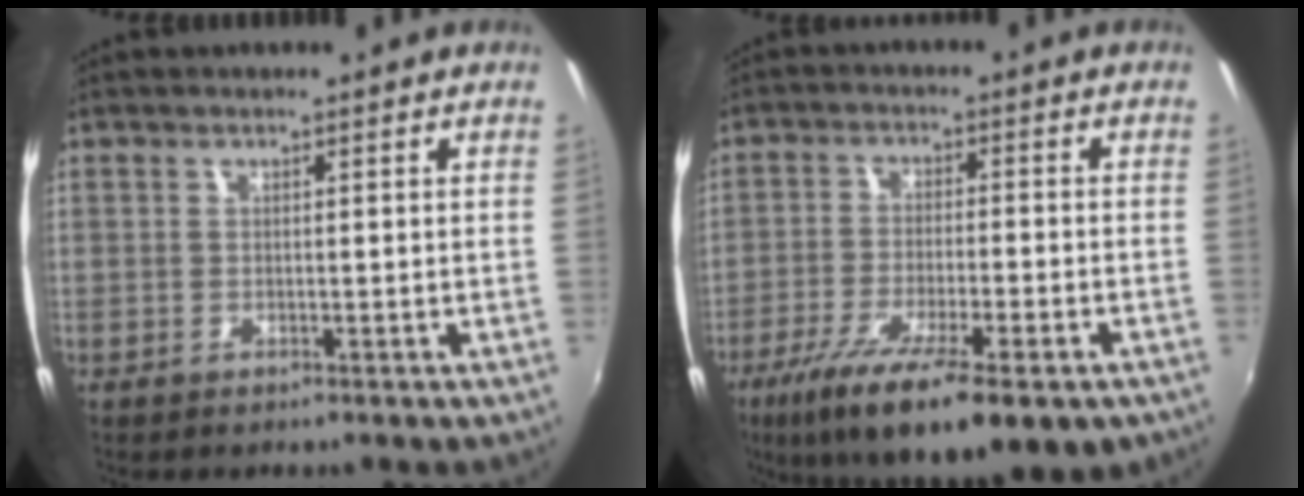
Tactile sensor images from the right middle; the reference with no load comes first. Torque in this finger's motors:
{"motor_torque": [1.29, -0.84, 0.30, 0.15]}